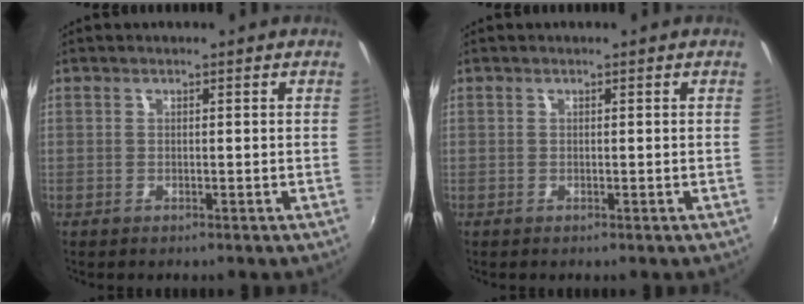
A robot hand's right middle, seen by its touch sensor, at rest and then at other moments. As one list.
[{"total": 0.0}]